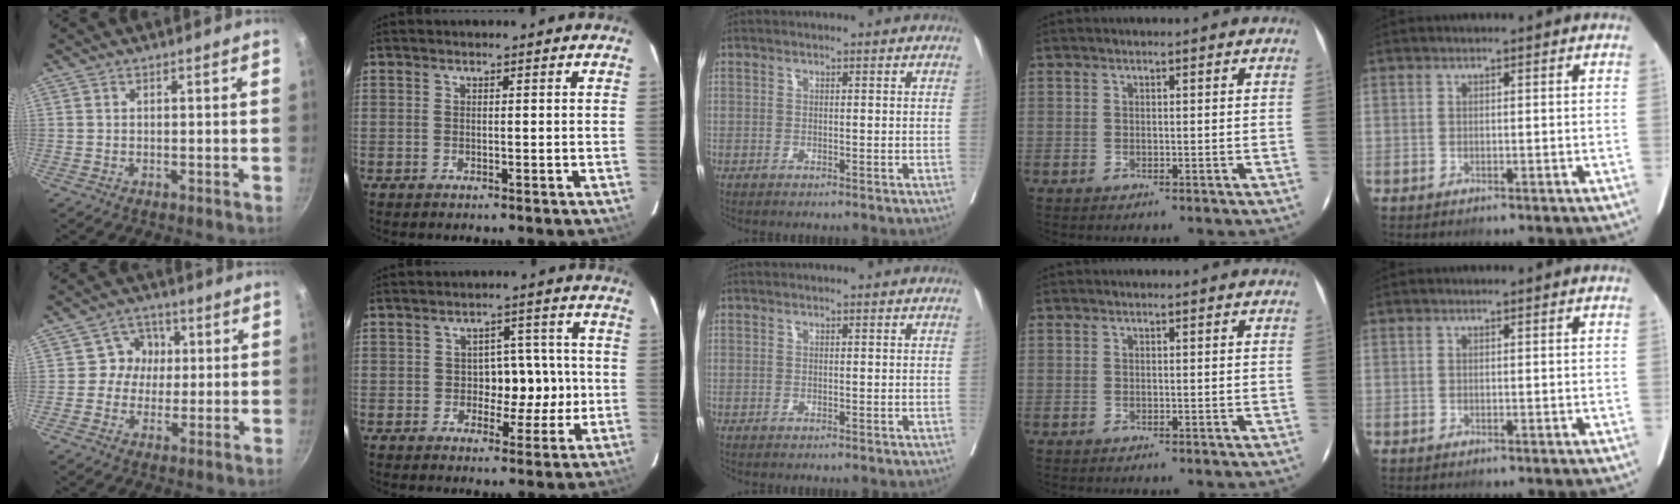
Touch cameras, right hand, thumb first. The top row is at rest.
{"thumb": {"total": 6.2, "force": [0.4, 5.9, 2.1], "torque": [0.013, 0.014, -0.004]}, "index": {"total": 6.6, "force": [-0.7, 4.2, 5.1], "torque": [-0.061, 0.024, -0.005]}}